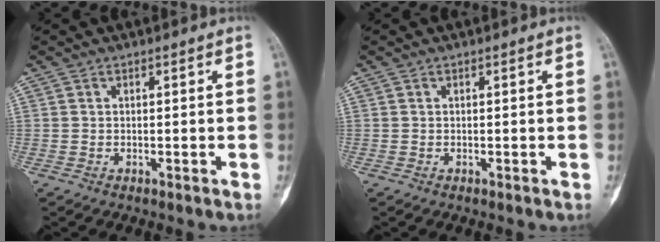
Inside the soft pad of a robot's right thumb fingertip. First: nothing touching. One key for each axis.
{"total": 0.0}